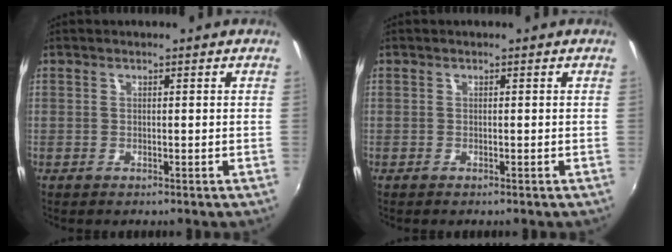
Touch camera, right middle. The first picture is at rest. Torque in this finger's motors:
{"motor_torque": [0.42, -0.35, 0.03, -0.03]}